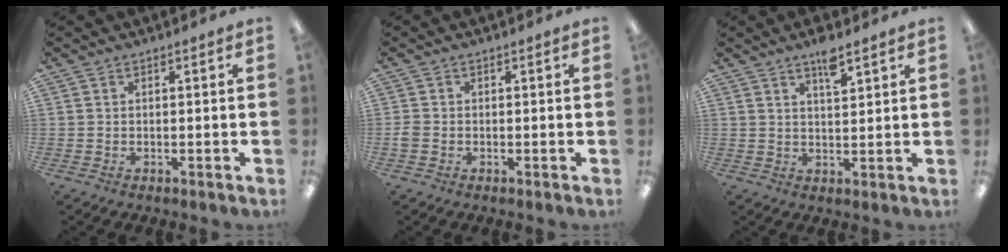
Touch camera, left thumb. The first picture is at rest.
{"total": 1.8, "force": [-0.5, 1.5, 0.8], "torque": [-0.013, 0.004, -0.009]}
{"total": 5.3, "force": [4.0, 1.4, 3.2], "torque": [-0.048, -0.020, 0.065]}